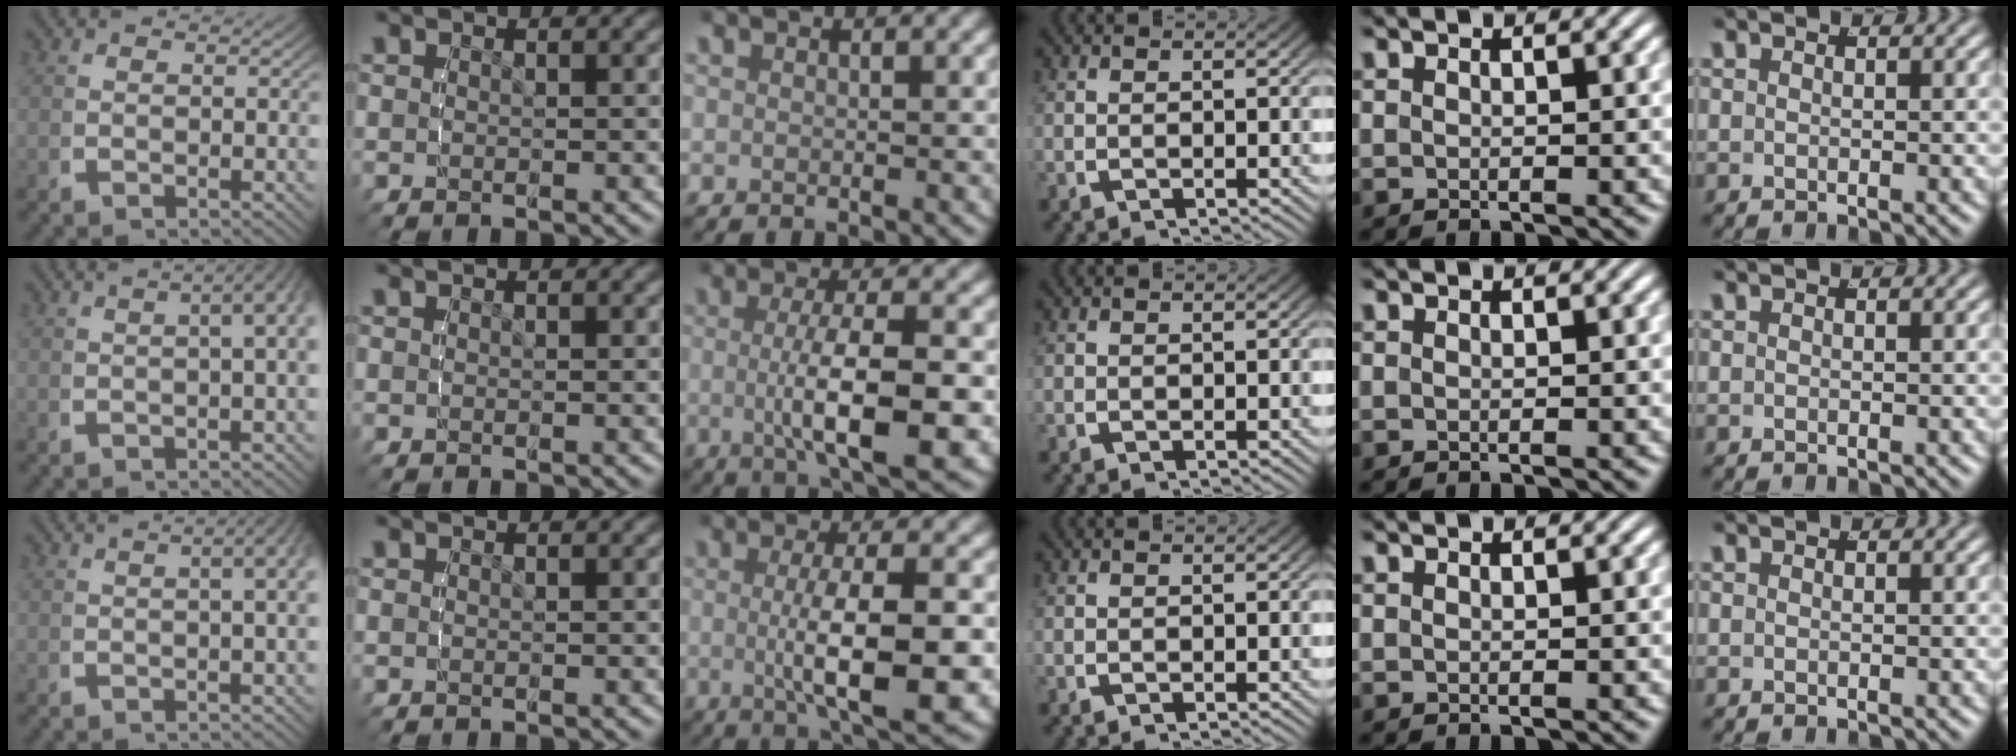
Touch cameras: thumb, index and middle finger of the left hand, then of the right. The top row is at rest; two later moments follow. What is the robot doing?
{"motion": "lift_and_place", "object": "cubes"}